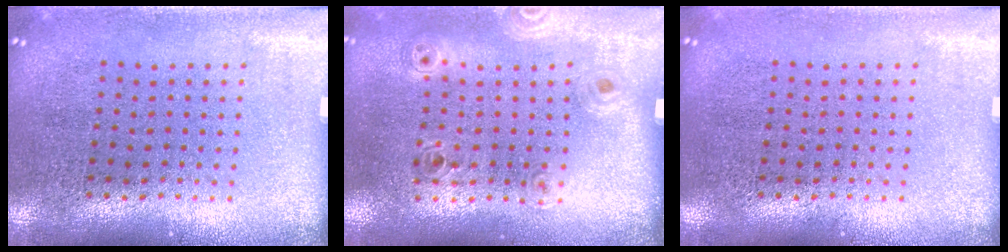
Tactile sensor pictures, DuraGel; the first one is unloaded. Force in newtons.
{"total": 1.0, "press": 1.0, "slide": 0.2}
{"total": 0.0}